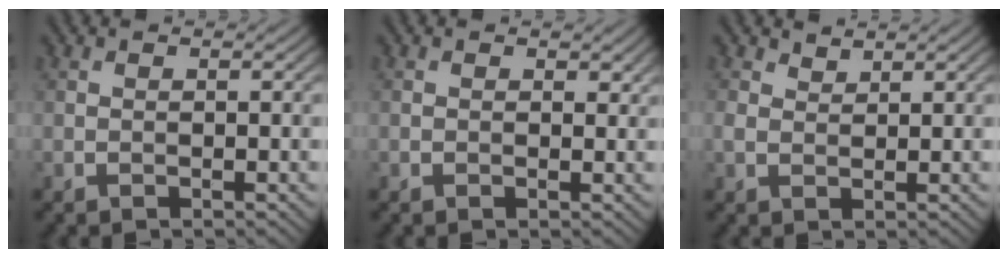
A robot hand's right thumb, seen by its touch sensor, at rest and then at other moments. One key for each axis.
{"total": 1.2, "fx": 0.5, "fy": 0.9, "fz": 0.6, "tx": -0.012, "ty": -0.004, "tz": 0.006}
{"total": 2.0, "fx": 1.5, "fy": 1.0, "fz": 0.9, "tx": -0.026, "ty": 0.003, "tz": 0.032}